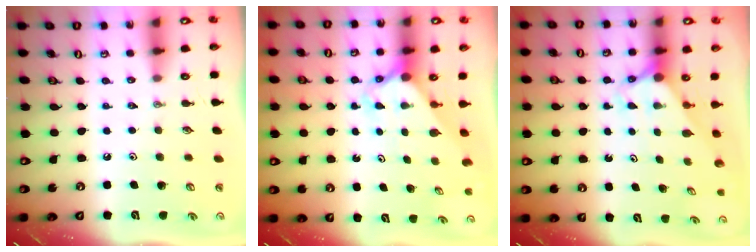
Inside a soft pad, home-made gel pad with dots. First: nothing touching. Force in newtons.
{"total": 2.7, "press": 2.7, "slide": 0.2}
{"total": 2.9, "press": 2.9, "slide": 0.0}